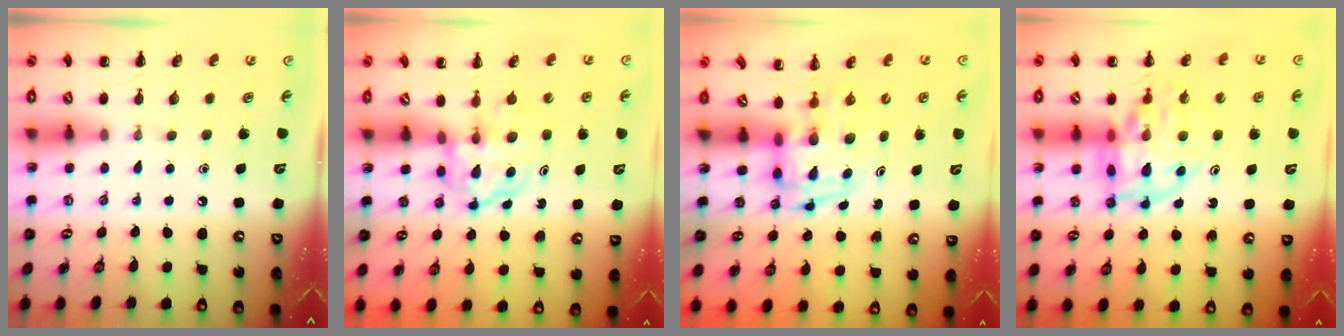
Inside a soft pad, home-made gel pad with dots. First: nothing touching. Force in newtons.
{"total": 3.9, "press": 3.9, "slide": 0.4}
{"total": 3.3, "press": 3.2, "slide": 0.7}
{"total": 14.1, "press": 13.6, "slide": 3.7}